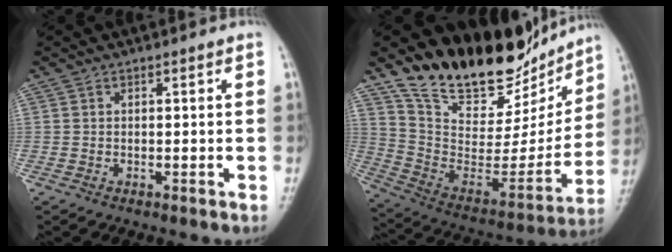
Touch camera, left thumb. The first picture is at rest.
{"total": 23.8, "force": [19.2, 9.7, 10.2], "torque": [-0.130, -0.093, 0.314]}